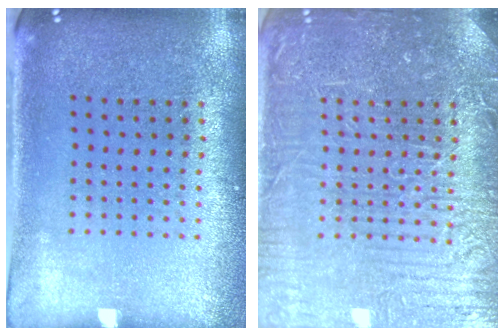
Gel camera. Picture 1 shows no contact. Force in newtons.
{"total": 5.3, "press": 5.2, "slide": 0.7}